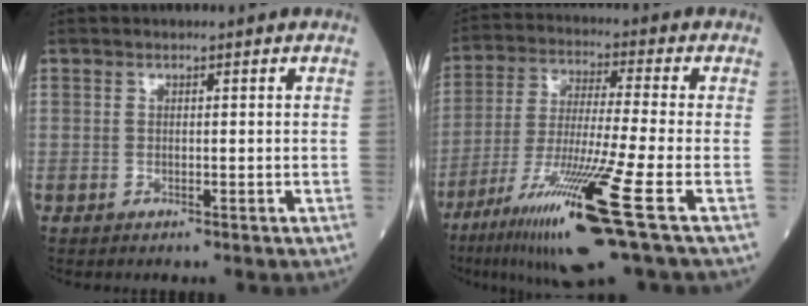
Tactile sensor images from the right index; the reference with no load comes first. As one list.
[{"total": 16.3, "force": [-8.3, -1.1, 14.0], "torque": [-0.272, -0.047, -0.152]}]